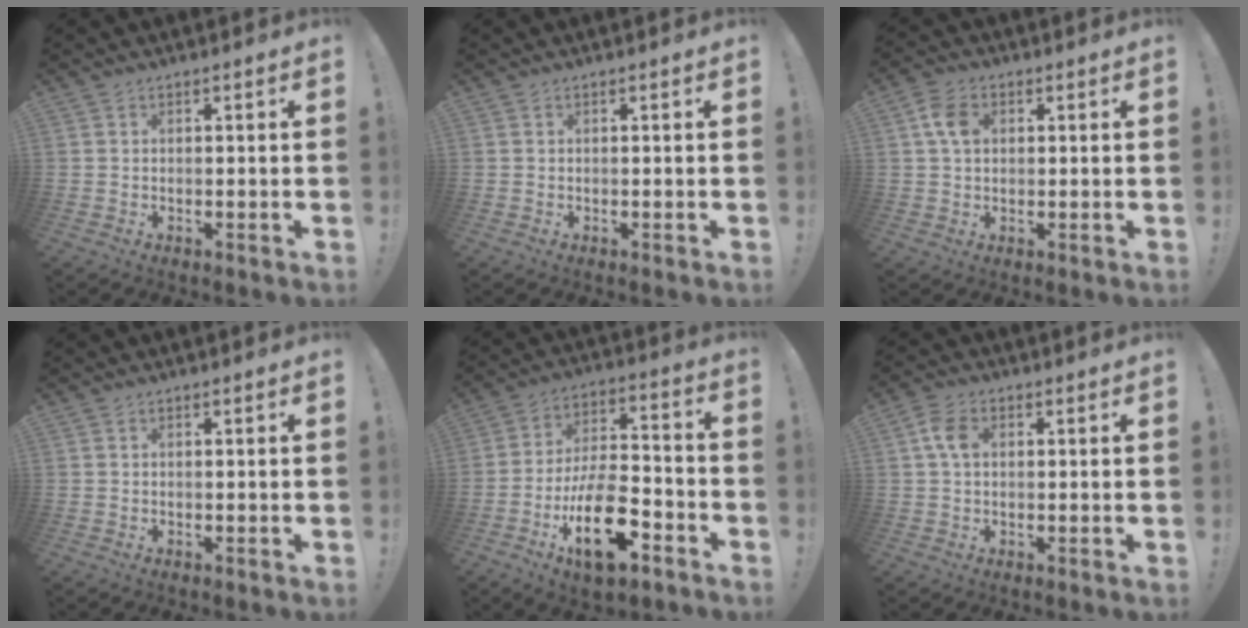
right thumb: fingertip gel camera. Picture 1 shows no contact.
{"total": 0.0}
{"total": 6.6, "force": [1.6, 4.8, 4.1], "torque": [-0.081, 0.010, 0.032]}
{"total": 0.0}
{"total": 20.5, "force": [-9.4, 9.6, 15.5], "torque": [-0.270, 0.060, -0.147]}
{"total": 5.9, "force": [1.2, 3.9, 4.2], "torque": [-0.088, 0.012, 0.023]}